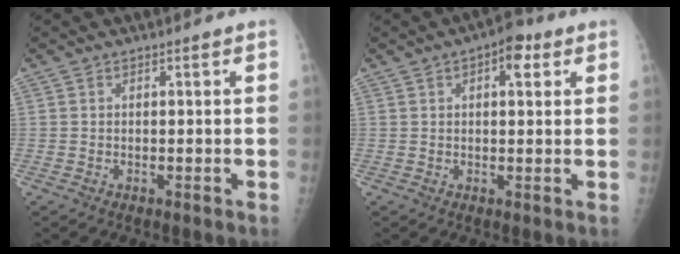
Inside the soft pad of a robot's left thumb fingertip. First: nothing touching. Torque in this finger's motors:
{"motor_torque": [-0.09, 0.49, -0.21, -0.21, 0.12]}